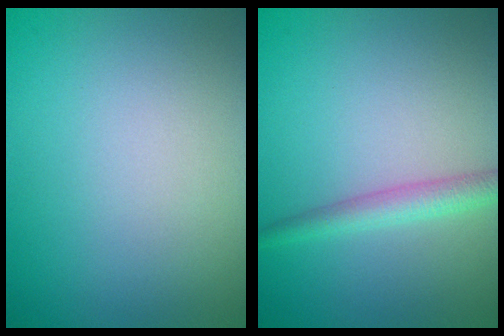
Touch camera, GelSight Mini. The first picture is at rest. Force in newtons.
{"total": 2.4, "press": 2.4, "slide": 0.1}